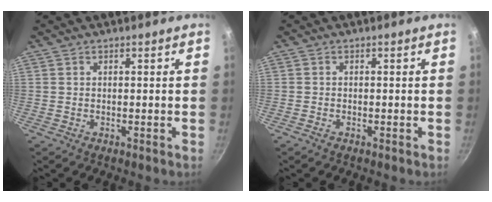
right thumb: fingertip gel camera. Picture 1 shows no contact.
{"total": 0.6, "force": [-0.4, 0.3, 0.3], "torque": [-0.010, 0.002, -0.011]}